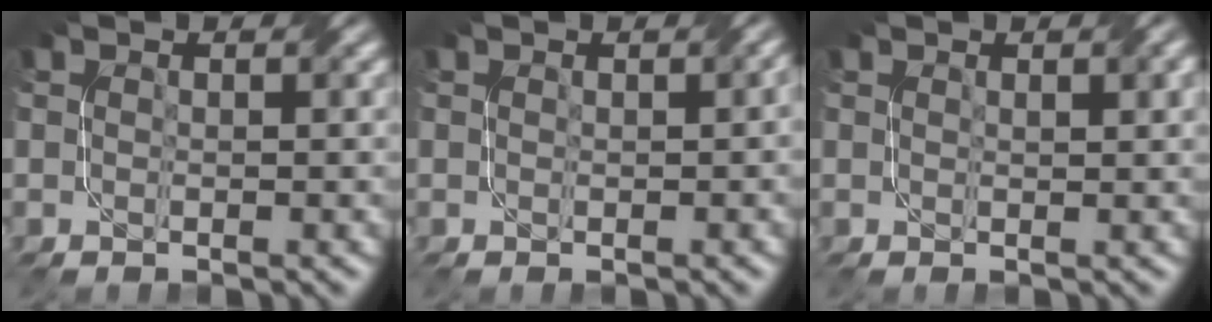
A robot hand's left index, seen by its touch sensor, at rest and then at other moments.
{"total": 0.7, "force": [-0.5, 0.0, 0.5], "torque": [-0.001, 0.005, -0.007]}
{"total": 1.6, "force": [0.8, 0.4, 1.4], "torque": [-0.014, 0.001, 0.015]}